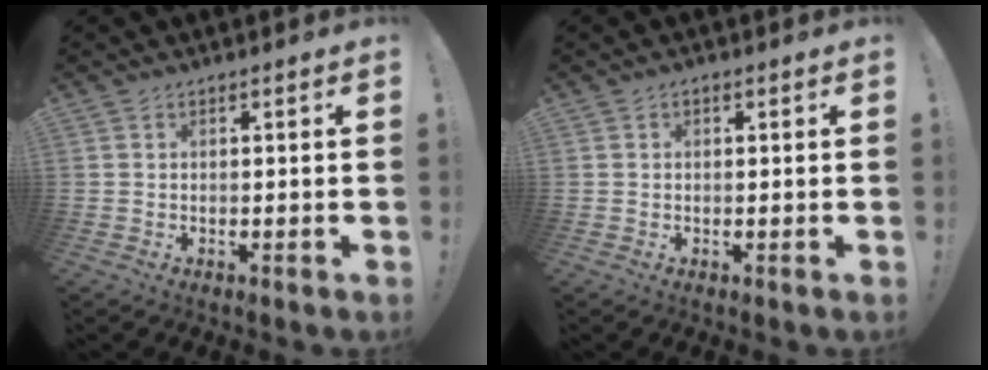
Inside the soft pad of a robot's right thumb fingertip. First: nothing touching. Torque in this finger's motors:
{"motor_torque": [-0.10, -0.17, -0.03, 0.07, -0.02]}